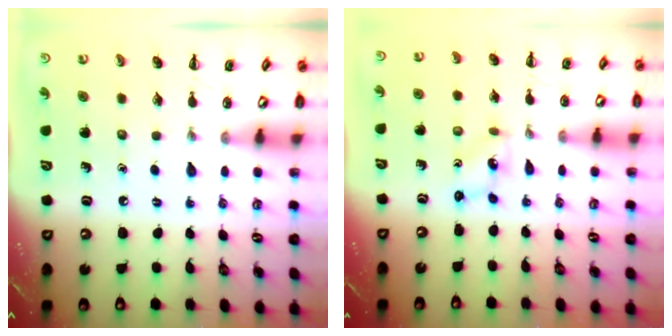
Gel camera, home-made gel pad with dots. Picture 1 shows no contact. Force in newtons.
{"total": 1.0, "press": 0.9, "slide": 0.3}